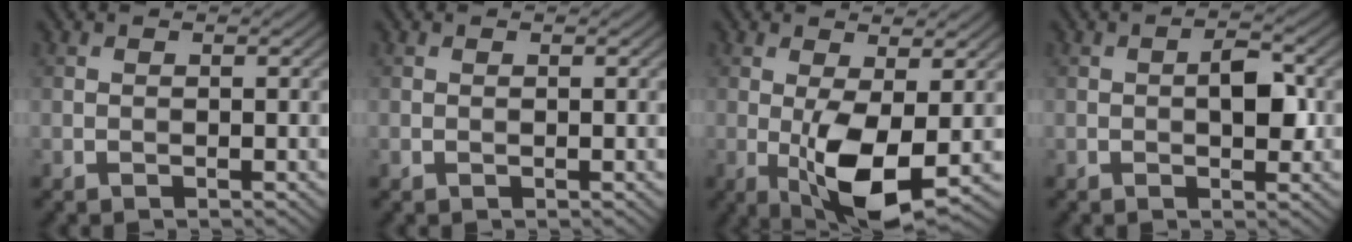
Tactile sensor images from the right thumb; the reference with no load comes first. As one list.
[{"total": 0.0}, {"total": 7.7, "force": [-1.2, 2.8, 7.0], "torque": [-0.140, -0.007, -0.017]}, {"total": 3.8, "force": [0.0, 1.8, 3.3], "torque": [-0.052, 0.003, -0.004]}]